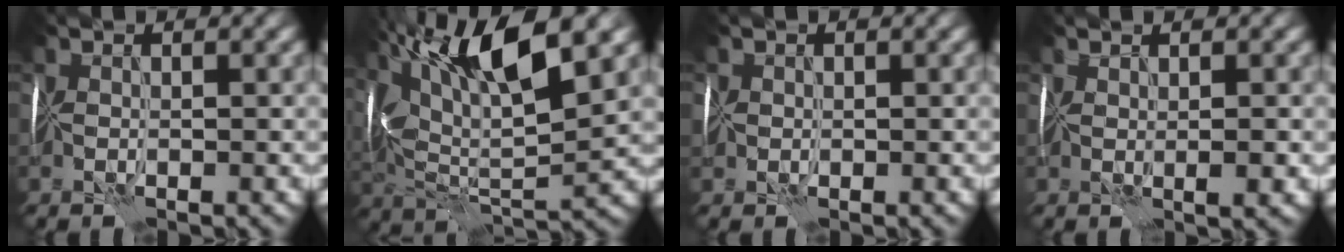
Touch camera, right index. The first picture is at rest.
{"total": 11.6, "force": [6.2, 3.5, 9.1], "torque": [-0.174, 0.017, 0.113]}
{"total": 1.2, "force": [-0.4, 1.1, 0.0], "torque": [0.002, 0.007, -0.001]}
{"total": 1.6, "force": [0.6, 0.3, 1.5], "torque": [-0.023, 0.007, 0.013]}